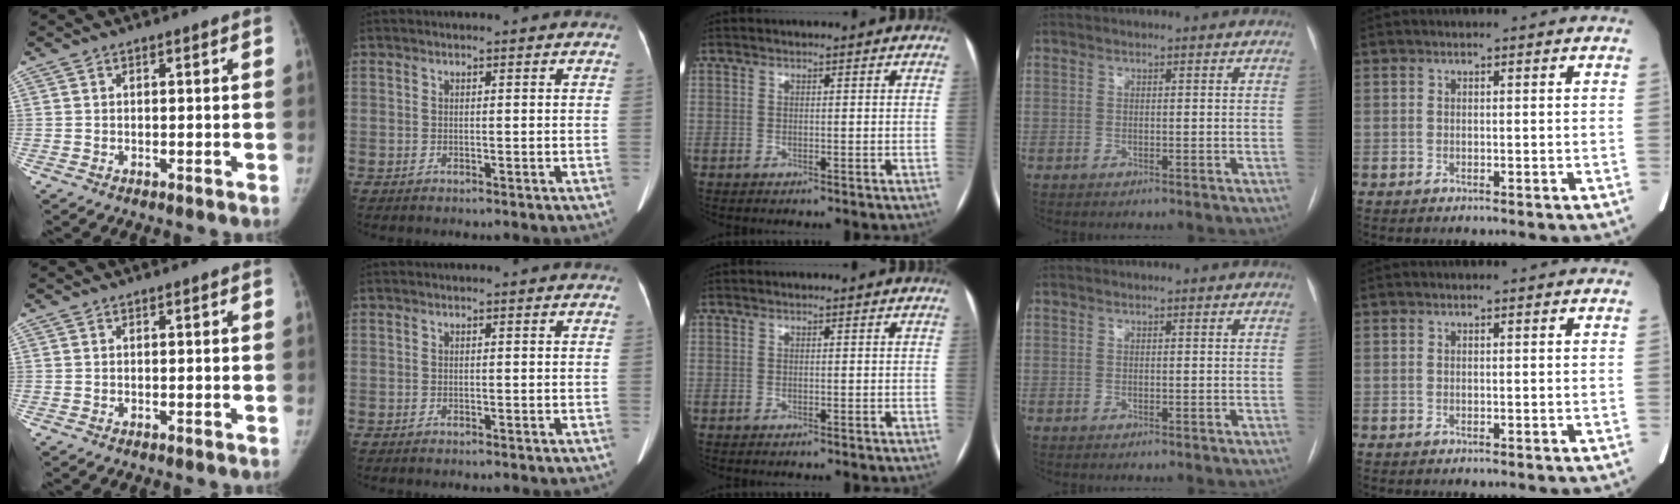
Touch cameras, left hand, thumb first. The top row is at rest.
{}